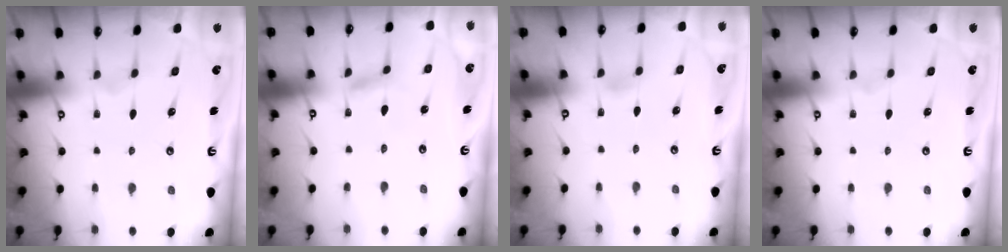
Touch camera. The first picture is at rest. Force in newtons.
{"total": 3.0, "press": 3.0, "slide": 0.3}
{"total": 2.0, "press": 2.0, "slide": 0.3}
{"total": 0.0}